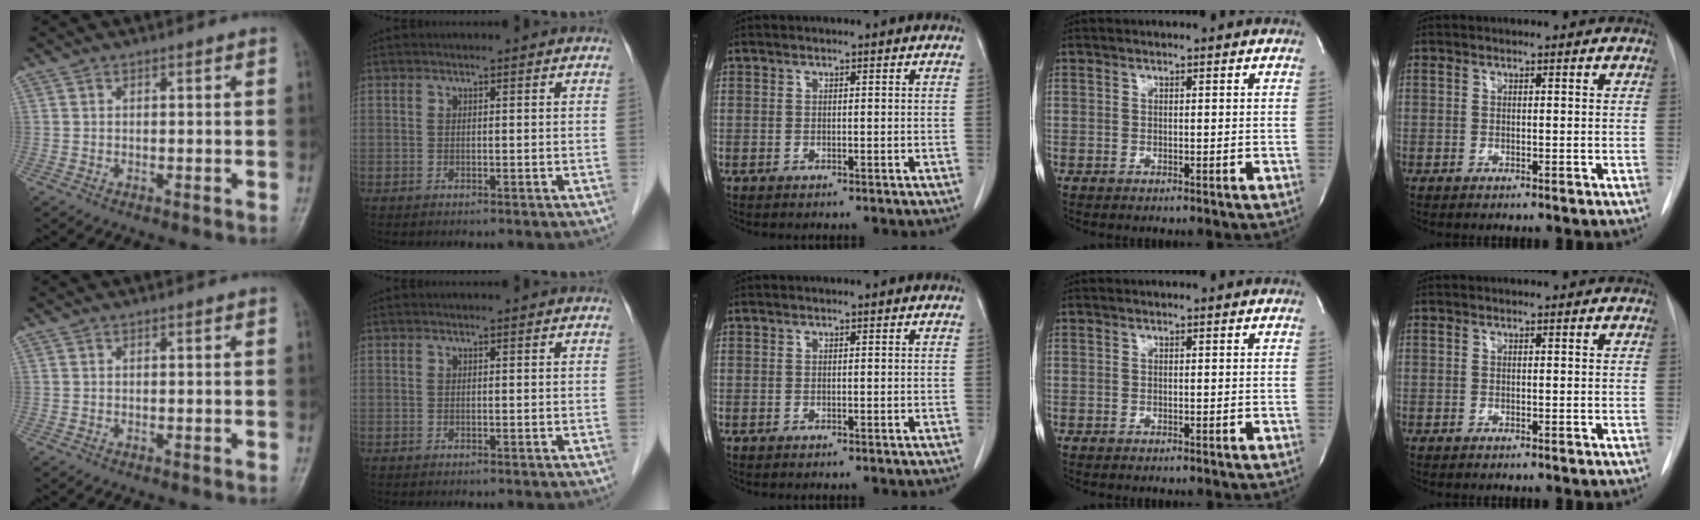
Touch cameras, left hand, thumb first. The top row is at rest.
{}